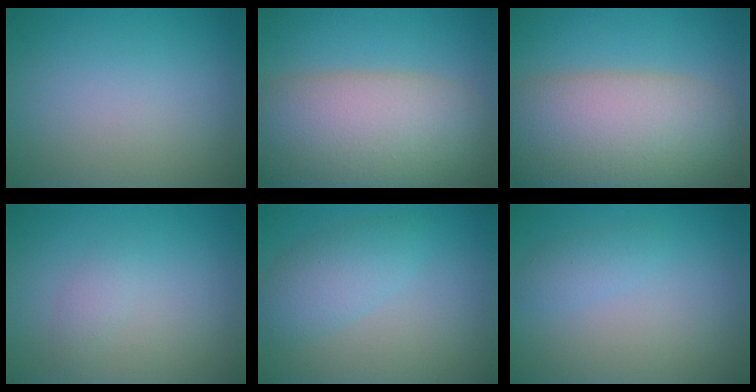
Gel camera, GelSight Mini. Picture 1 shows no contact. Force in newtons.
{"total": 12.4, "press": 12.4, "slide": 0.6}
{"total": 12.4, "press": 12.4, "slide": 0.6}
{"total": 1.1, "press": 1.1, "slide": 0.0}
{"total": 3.4, "press": 3.4, "slide": 0.0}
{"total": 1.3, "press": 1.3, "slide": 0.0}